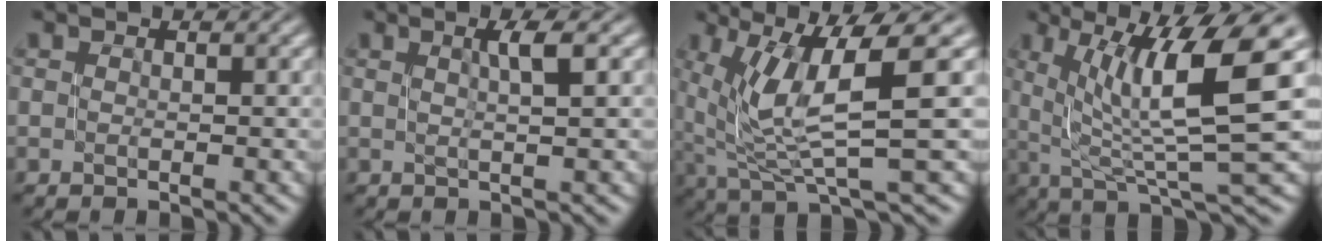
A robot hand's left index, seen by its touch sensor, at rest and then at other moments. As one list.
[{"total": 2.2, "force": [0.6, 0.3, 2.1], "torque": [-0.032, 0.004, 0.007]}, {"total": 8.0, "force": [2.1, 1.7, 7.6], "torque": [-0.134, 0.000, 0.040]}, {"total": 10.2, "force": [2.8, 2.1, 9.5], "torque": [-0.155, 0.006, 0.058]}]